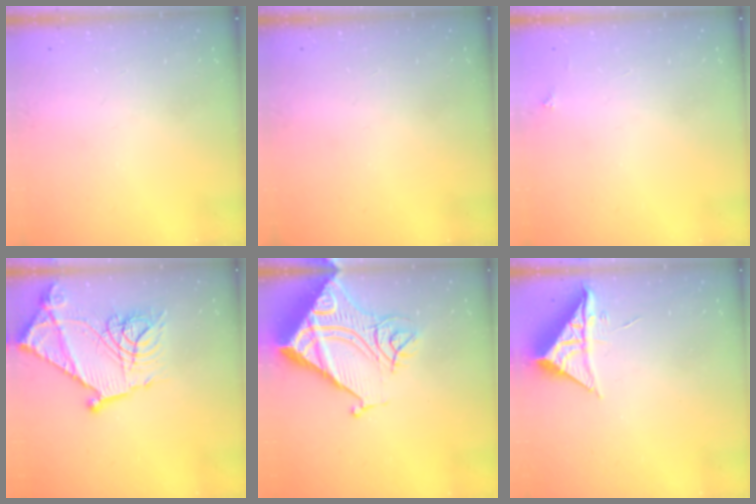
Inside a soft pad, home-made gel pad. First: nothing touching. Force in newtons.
{"total": 0.0}
{"total": 2.0, "press": 2.0, "slide": 0.3}
{"total": 21.3, "press": 21.2, "slide": 1.6}
{"total": 23.6, "press": 23.4, "slide": 3.0}
{"total": 8.6, "press": 8.6, "slide": 0.2}